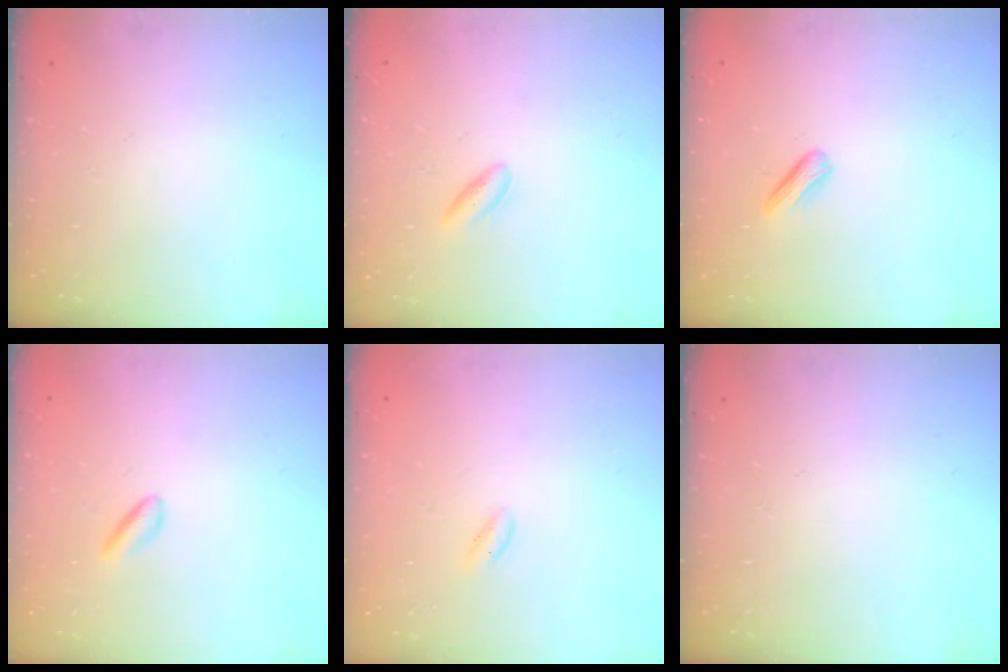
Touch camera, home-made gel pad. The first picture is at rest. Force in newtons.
{"total": 2.5, "press": 2.2, "slide": 1.2}
{"total": 4.1, "press": 3.9, "slide": 1.2}
{"total": 1.8, "press": 1.6, "slide": 0.9}
{"total": 0.5, "press": 0.0, "slide": 0.5}
{"total": 0.0}